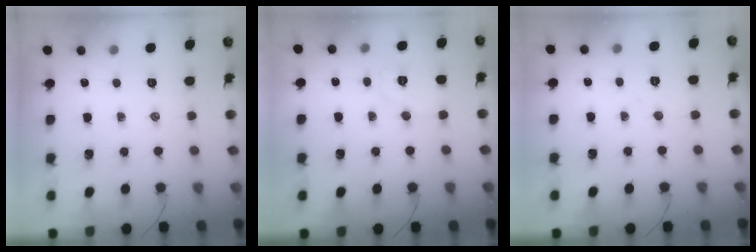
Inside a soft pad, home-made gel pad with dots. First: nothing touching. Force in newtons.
{"total": 5.9, "press": 5.7, "slide": 1.3}
{"total": 3.8, "press": 3.7, "slide": 0.9}